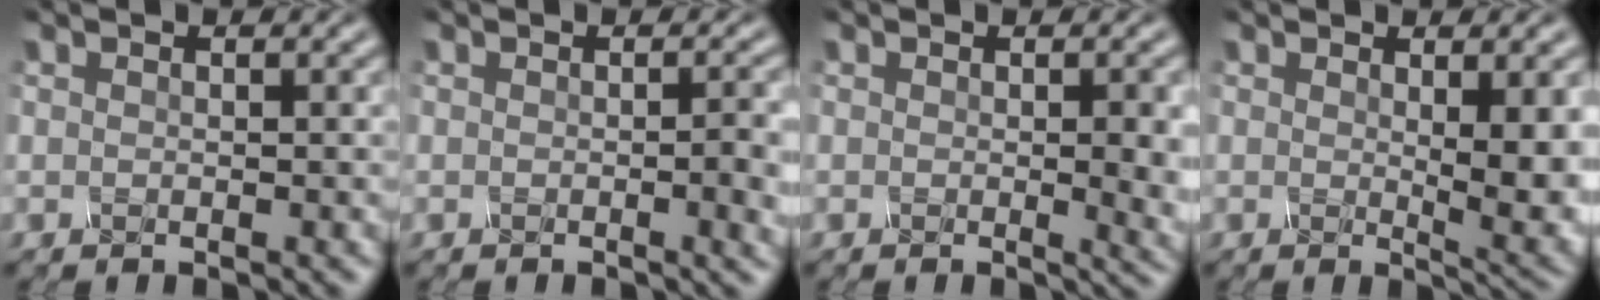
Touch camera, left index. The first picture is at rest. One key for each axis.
{"total": 2.9, "fx": -0.2, "fy": 0.7, "fz": 2.8, "tx": -0.033, "ty": 0.001, "tz": -0.004}
{"total": 3.3, "fx": 0.0, "fy": 0.8, "fz": 3.2, "tx": -0.039, "ty": -0.004, "tz": 0.000}
{"total": 5.0, "fx": 0.6, "fy": 1.2, "fz": 4.8, "tx": -0.062, "ty": -0.009, "tz": 0.014}